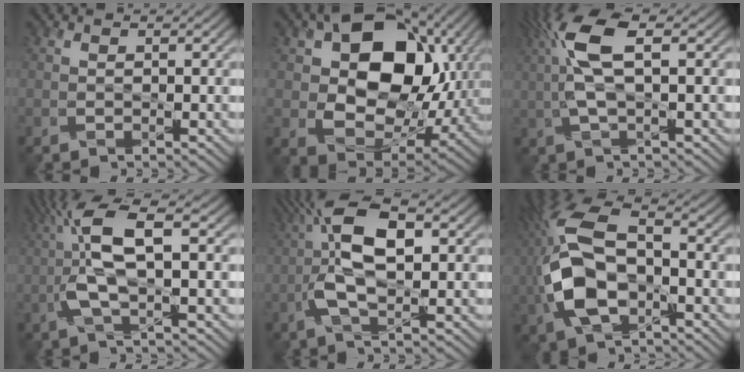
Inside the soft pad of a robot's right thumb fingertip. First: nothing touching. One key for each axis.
{"total": 15.5, "fx": 3.2, "fy": 10.9, "fz": 10.6, "tx": -0.167, "ty": -0.005, "tz": 0.057}
{"total": 8.6, "fx": 1.8, "fy": 2.7, "fz": 7.9, "tx": -0.186, "ty": 0.017, "tz": 0.027}
{"total": 8.7, "fx": 0.5, "fy": 2.1, "fz": 8.4, "tx": -0.181, "ty": 0.024, "tz": 0.002}
{"total": 9.6, "fx": 0.3, "fy": 3.2, "fz": 9.0, "tx": -0.184, "ty": 0.025, "tz": -0.007}
{"total": 13.8, "fx": -1.9, "fy": 7.7, "fz": 11.2, "tx": -0.283, "ty": 0.003, "tz": -0.046}